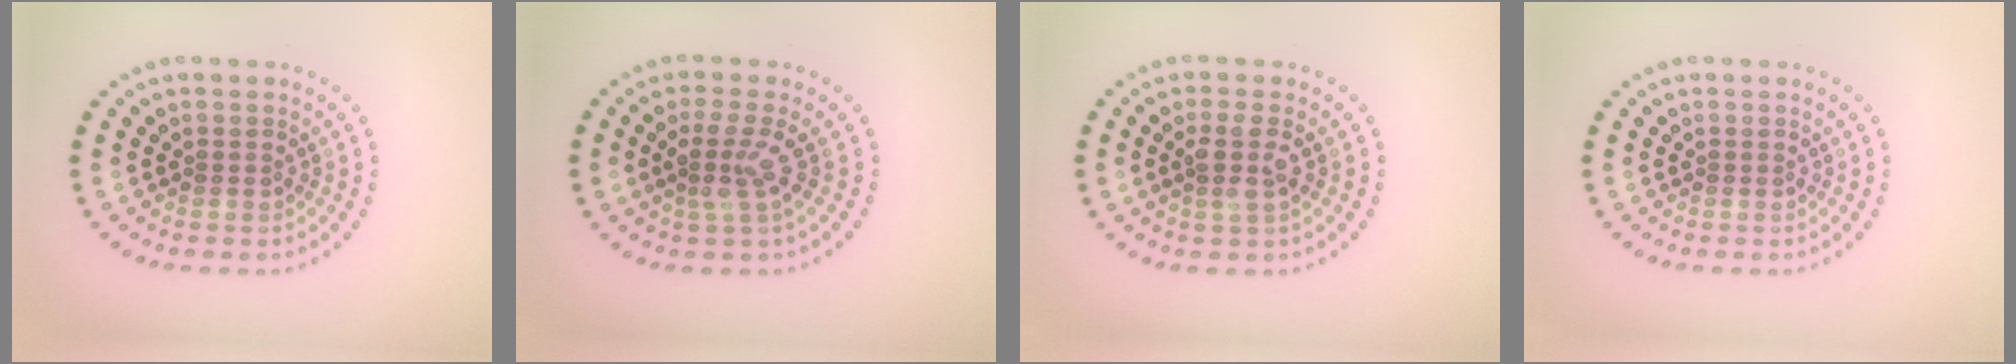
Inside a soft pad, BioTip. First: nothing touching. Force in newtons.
{"total": 2.7, "press": 2.0, "slide": 1.8}
{"total": 2.3, "press": 2.0, "slide": 1.1}
{"total": 0.0}